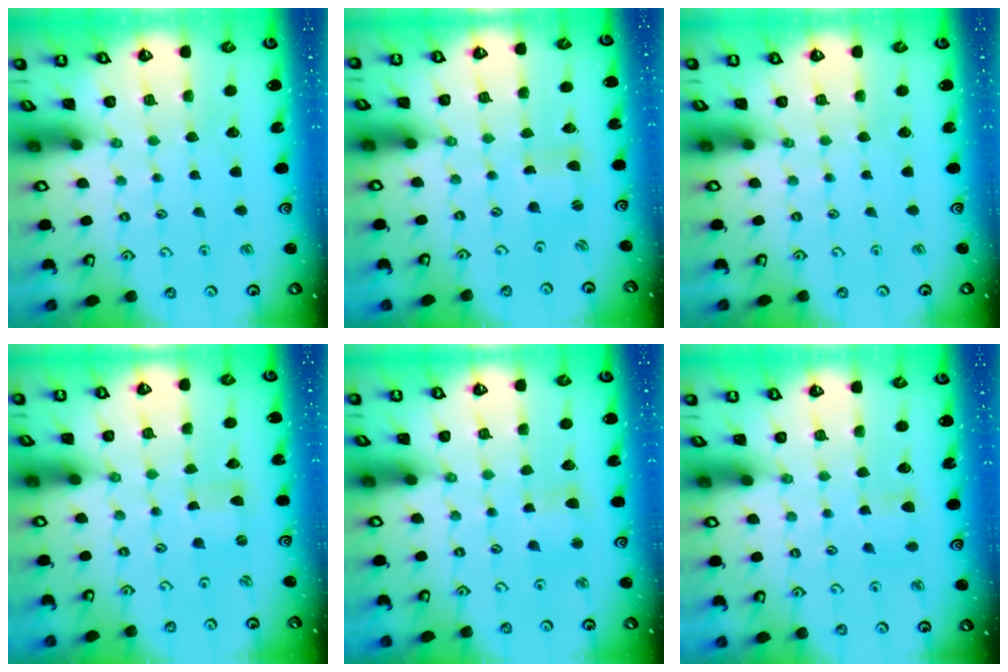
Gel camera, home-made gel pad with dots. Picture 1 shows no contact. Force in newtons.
{"total": 0.0}
{"total": 0.0}
{"total": 0.0}
{"total": 3.0, "press": 3.0, "slide": 0.4}
{"total": 4.4, "press": 4.3, "slide": 0.7}